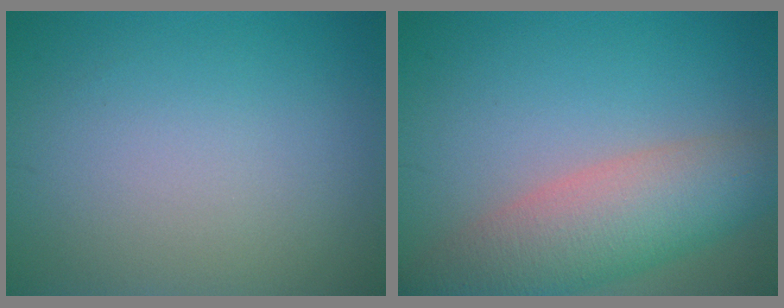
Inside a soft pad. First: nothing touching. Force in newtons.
{"total": 7.5, "press": 7.5, "slide": 0.3}